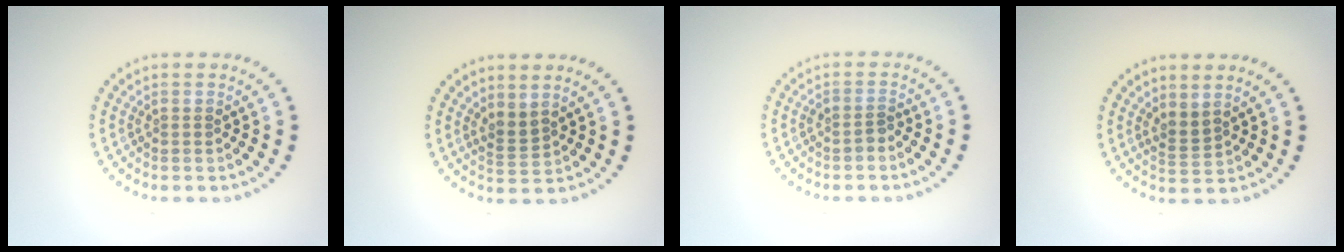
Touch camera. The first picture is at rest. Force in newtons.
{"total": 1.8, "press": 1.3, "slide": 1.2}
{"total": 1.0, "press": 0.8, "slide": 0.6}
{"total": 1.7, "press": 1.2, "slide": 1.1}